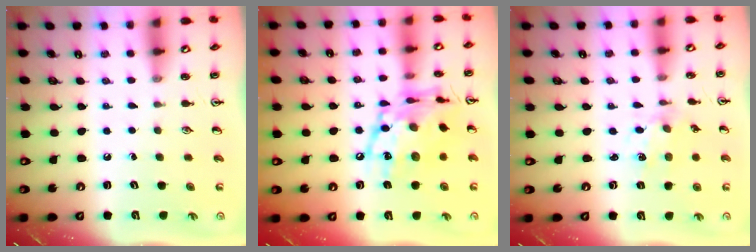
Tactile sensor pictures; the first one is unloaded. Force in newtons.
{"total": 18.1, "press": 18.0, "slide": 1.5}
{"total": 2.4, "press": 2.4, "slide": 0.4}